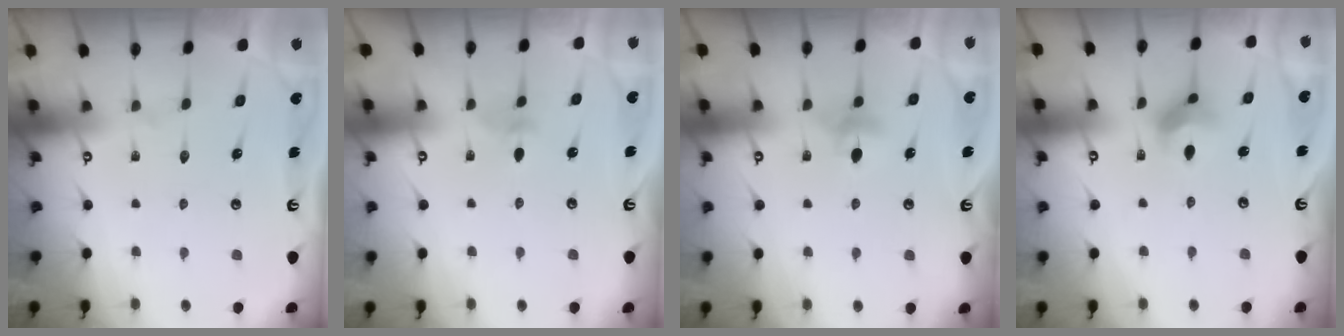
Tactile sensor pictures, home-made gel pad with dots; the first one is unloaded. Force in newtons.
{"total": 3.2, "press": 3.1, "slide": 0.7}
{"total": 4.0, "press": 3.9, "slide": 0.8}
{"total": 6.7, "press": 6.5, "slide": 1.3}